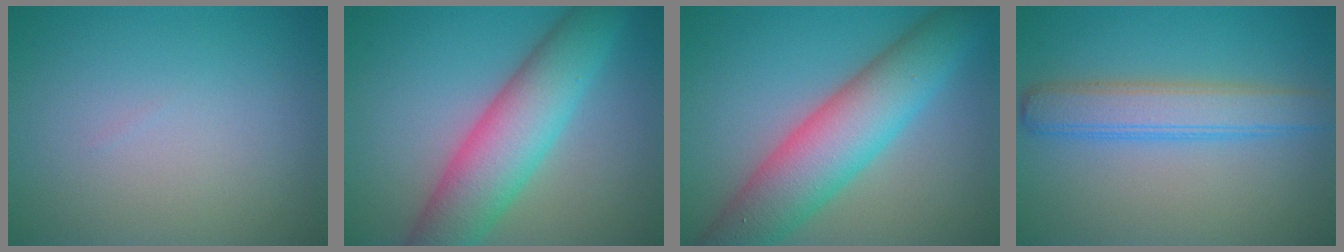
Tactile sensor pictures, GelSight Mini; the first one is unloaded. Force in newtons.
{"total": 8.1, "press": 8.1, "slide": 0.1}
{"total": 8.9, "press": 8.9, "slide": 0.2}
{"total": 4.3, "press": 4.3, "slide": 0.2}